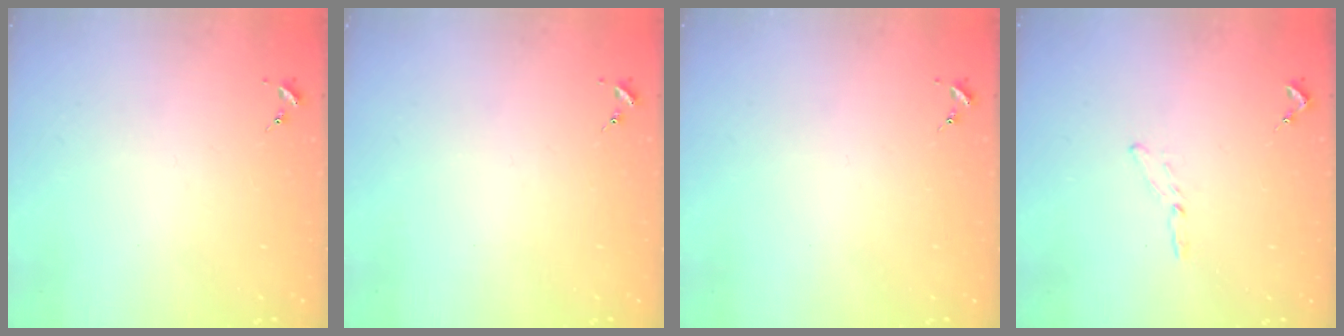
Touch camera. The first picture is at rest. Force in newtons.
{"total": 0.0}
{"total": 0.0}
{"total": 3.4, "press": 3.4, "slide": 0.3}